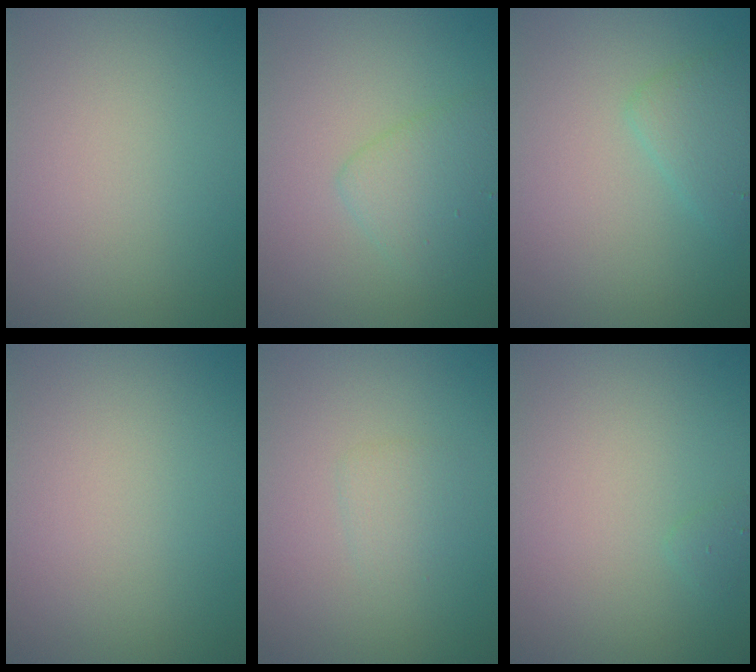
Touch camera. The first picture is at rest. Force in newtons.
{"total": 2.6, "press": 2.6, "slide": 0.2}
{"total": 2.0, "press": 2.0, "slide": 0.1}
{"total": 0.0}
{"total": 1.2, "press": 1.2, "slide": 0.1}
{"total": 0.6, "press": 0.6, "slide": 0.1}